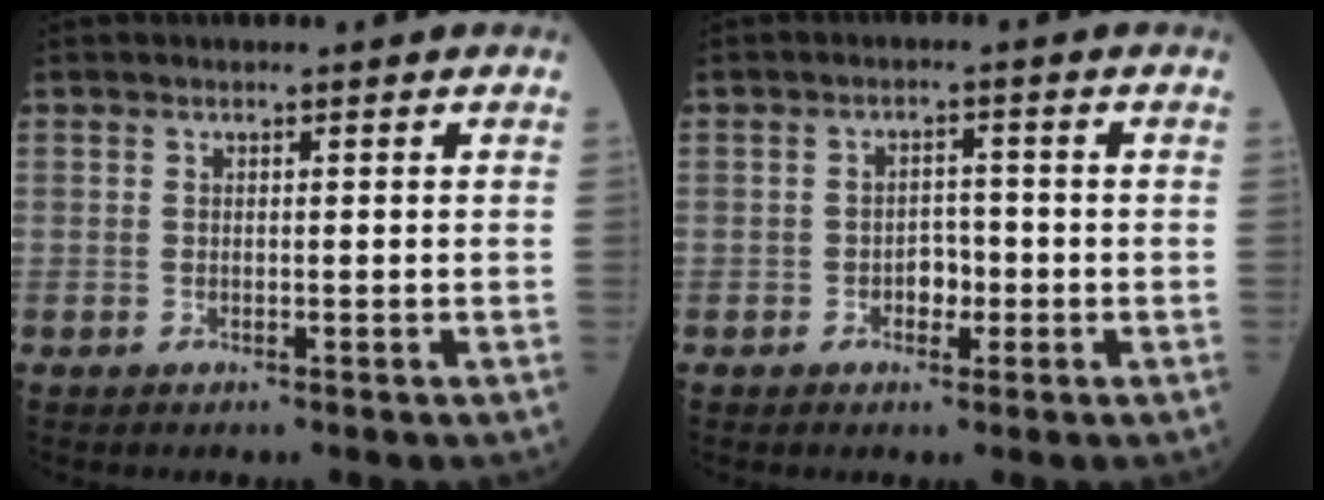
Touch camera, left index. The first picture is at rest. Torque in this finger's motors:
{"motor_torque": [-0.04, 0.12, 0.01, 0.00]}